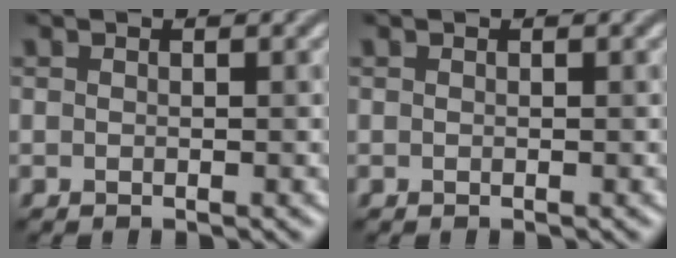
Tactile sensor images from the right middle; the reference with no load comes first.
{"total": 0.0}